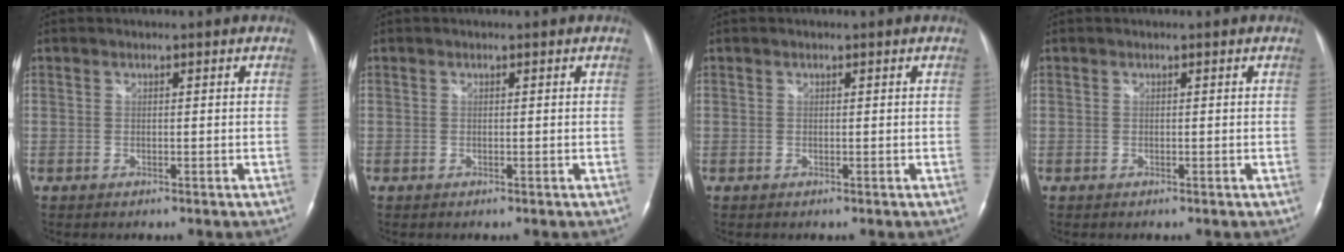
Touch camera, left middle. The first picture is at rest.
{"total": 0.0}
{"total": 0.0}
{"total": 0.0}